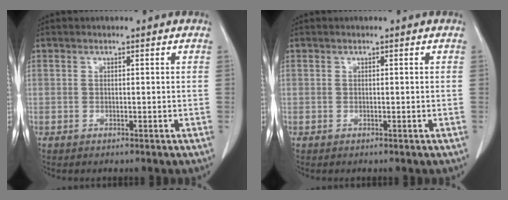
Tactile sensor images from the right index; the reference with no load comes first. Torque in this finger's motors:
{"motor_torque": [-0.03, 0.02, 0.01, 0.00]}